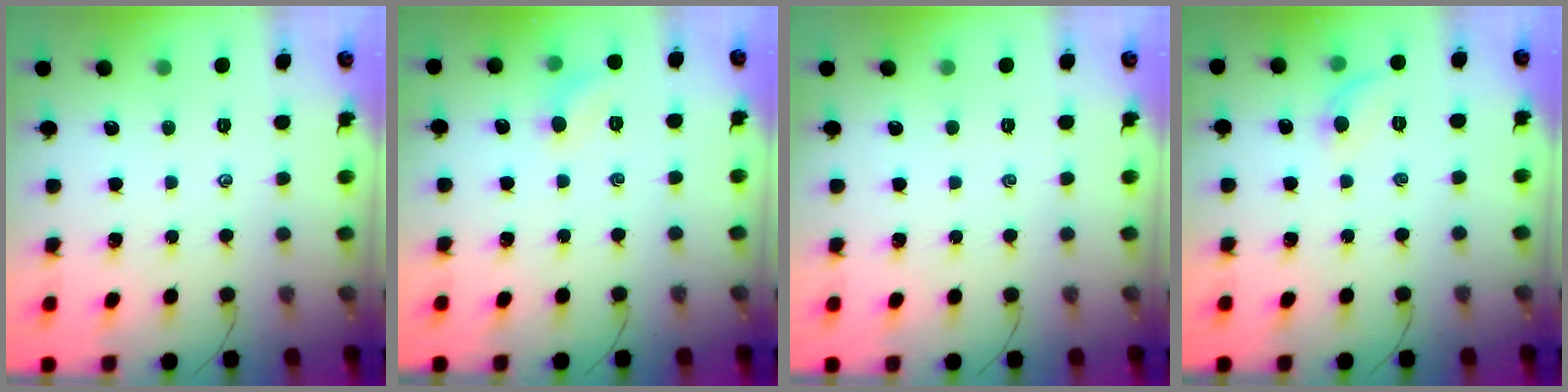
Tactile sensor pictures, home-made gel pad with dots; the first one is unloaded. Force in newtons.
{"total": 5.5, "press": 5.2, "slide": 1.8}
{"total": 0.0}
{"total": 5.8, "press": 5.6, "slide": 1.4}